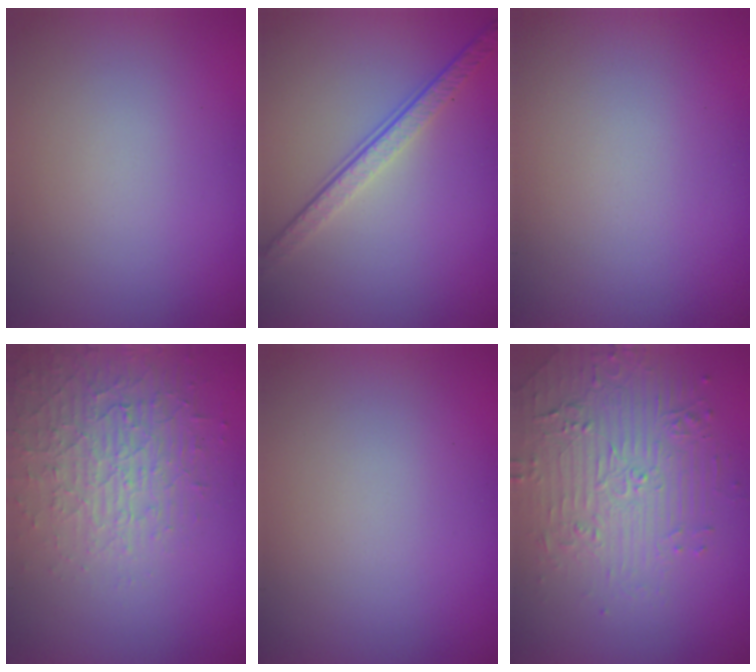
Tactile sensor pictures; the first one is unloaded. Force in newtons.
{"total": 3.9, "press": 2.7, "slide": 2.8}
{"total": 0.0}
{"total": 4.5, "press": 3.6, "slide": 2.7}
{"total": 0.0}
{"total": 4.7, "press": 3.5, "slide": 3.2}